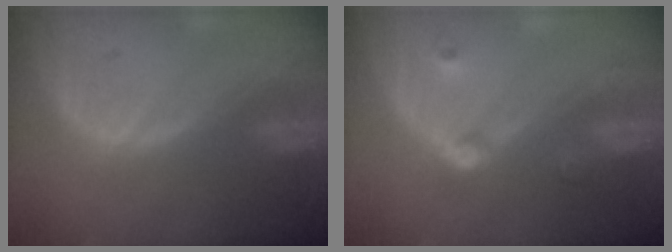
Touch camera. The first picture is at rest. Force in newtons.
{"total": 3.8, "press": 3.5, "slide": 1.5}